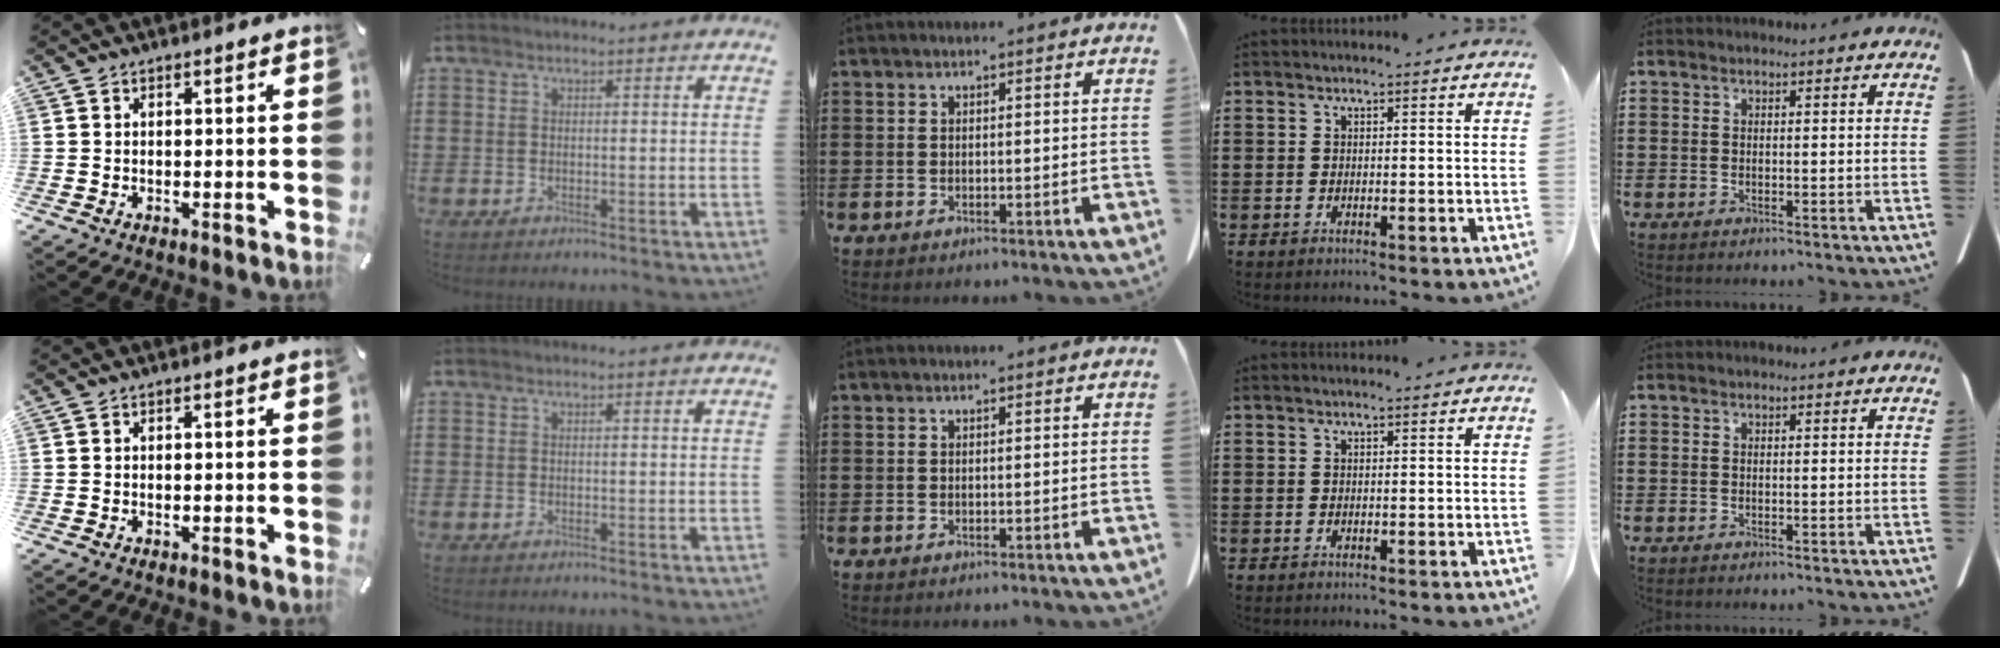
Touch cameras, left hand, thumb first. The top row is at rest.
{}